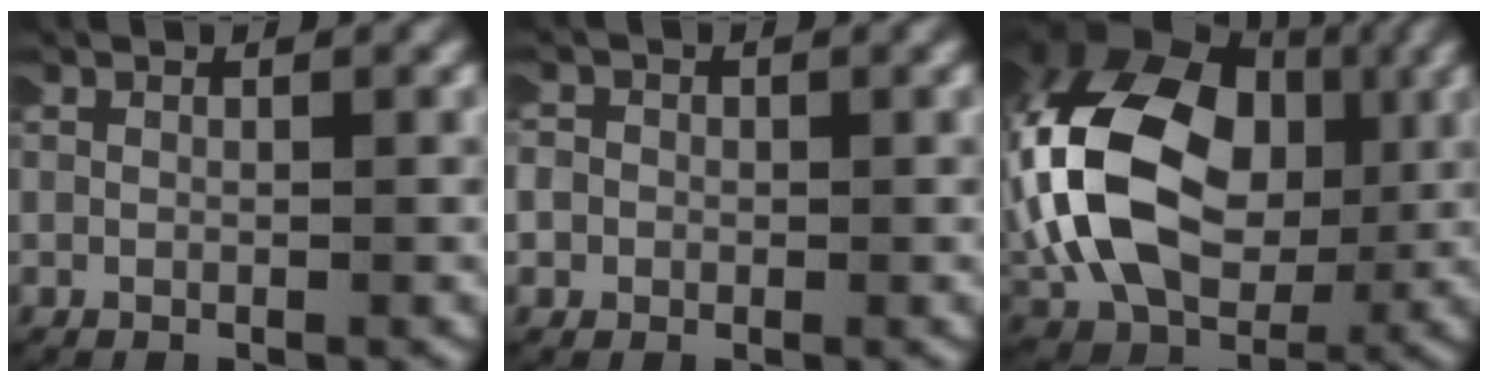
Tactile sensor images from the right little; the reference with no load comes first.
{"total": 3.0, "force": [-0.2, 2.9, 0.6], "torque": [-0.022, 0.004, -0.015]}
{"total": 16.1, "force": [1.7, 11.3, 11.2], "torque": [-0.259, -0.027, 0.037]}